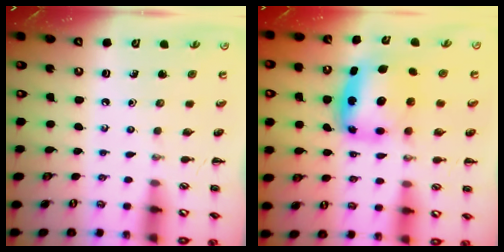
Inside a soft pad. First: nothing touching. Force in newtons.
{"total": 6.3, "press": 6.1, "slide": 1.6}